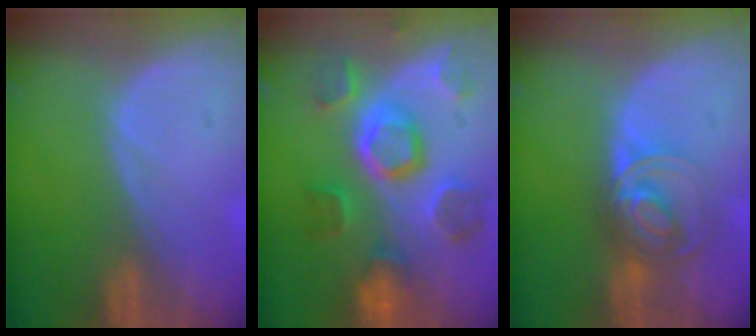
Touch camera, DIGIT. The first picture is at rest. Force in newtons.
{"total": 10.7, "press": 9.7, "slide": 4.4}
{"total": 7.3, "press": 6.0, "slide": 4.1}